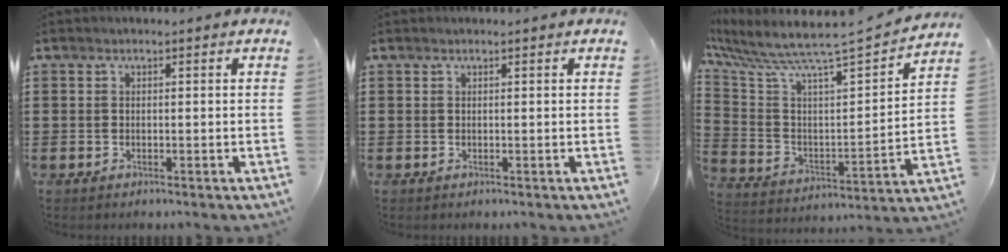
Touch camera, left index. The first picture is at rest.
{"total": 0.0}
{"total": 5.7, "force": [5.1, -0.3, 2.6], "torque": [-0.080, -0.062, 0.071]}